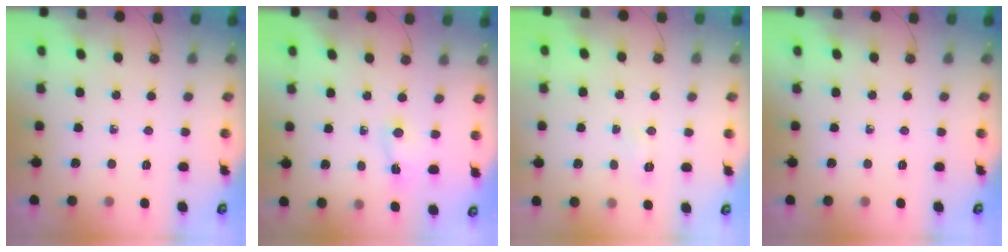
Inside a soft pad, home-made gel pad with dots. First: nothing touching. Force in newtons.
{"total": 1.5, "press": 1.4, "slide": 0.4}
{"total": 4.4, "press": 4.3, "slide": 0.8}
{"total": 0.0}